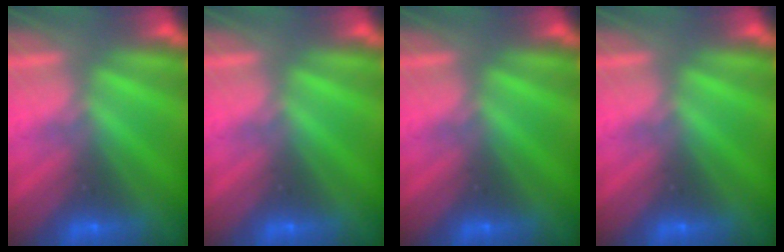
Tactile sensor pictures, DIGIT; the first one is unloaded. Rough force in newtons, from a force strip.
{"total": 0.0}
{"total": 0.0}
{"total": 0.0}